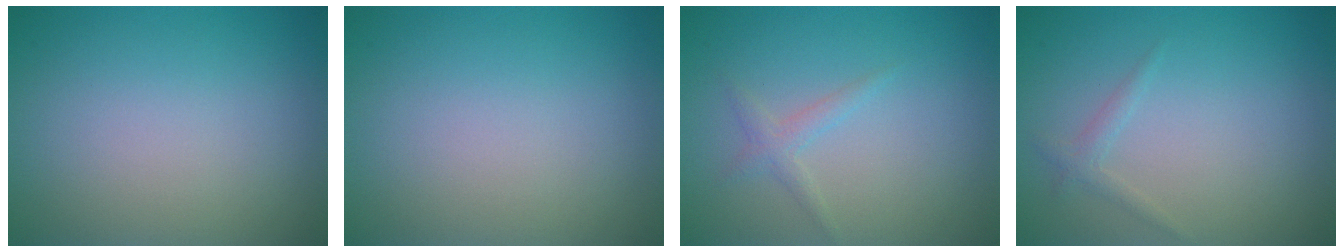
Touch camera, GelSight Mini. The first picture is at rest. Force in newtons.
{"total": 0.0}
{"total": 1.3, "press": 1.3, "slide": 0.1}
{"total": 1.0, "press": 1.0, "slide": 0.0}